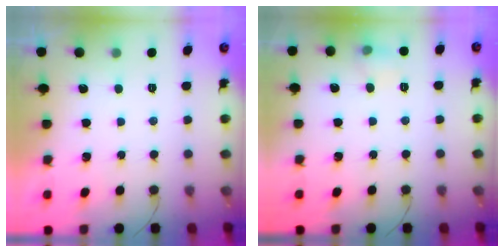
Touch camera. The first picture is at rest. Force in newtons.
{"total": 6.3, "press": 6.0, "slide": 1.7}